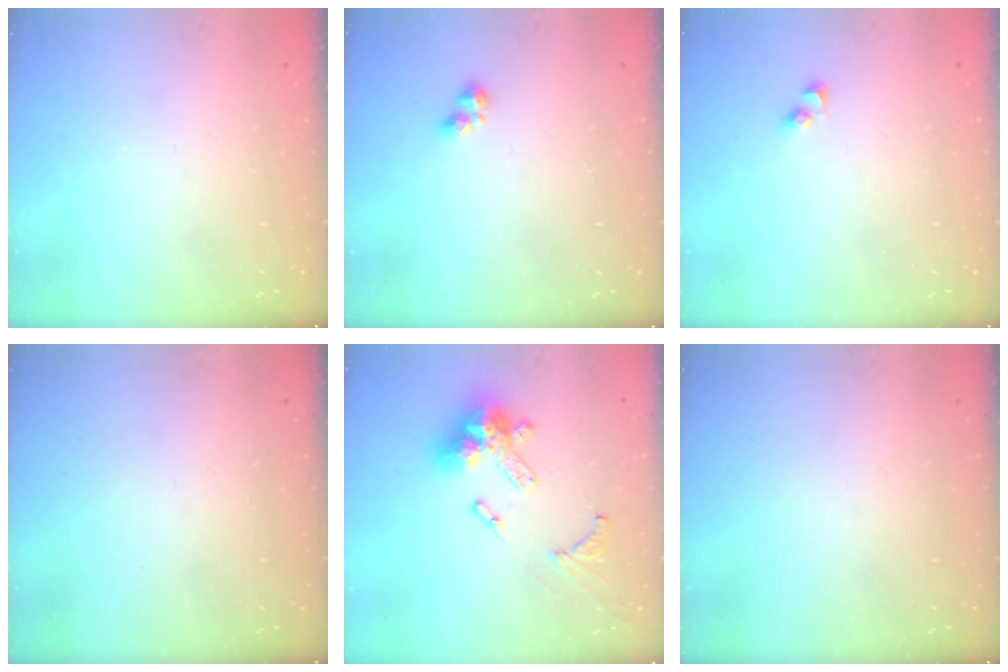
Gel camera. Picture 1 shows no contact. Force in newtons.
{"total": 2.6, "press": 2.5, "slide": 0.5}
{"total": 2.3, "press": 2.3, "slide": 0.2}
{"total": 0.0}
{"total": 16.1, "press": 16.0, "slide": 1.8}
{"total": 0.0}